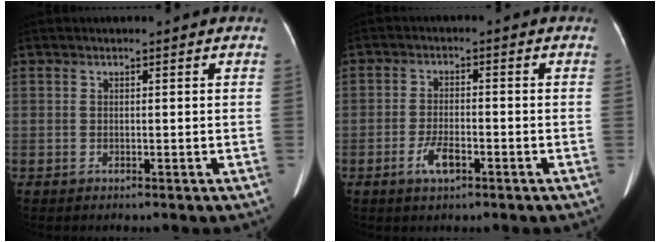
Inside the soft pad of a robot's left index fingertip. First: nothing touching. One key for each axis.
{"total": 3.9, "fx": -2.2, "fy": 1.3, "fz": 3.0, "tx": -0.062, "ty": -0.001, "tz": -0.038}